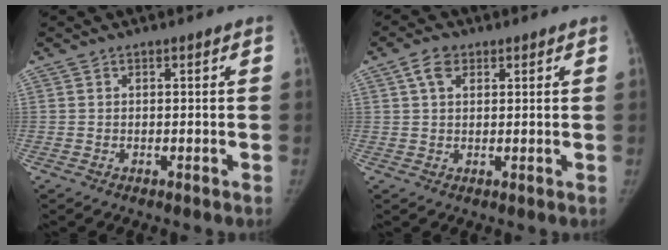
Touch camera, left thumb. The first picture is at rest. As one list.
[{"total": 3.8, "force": [1.8, 2.5, 2.2], "torque": [-0.030, 0.004, 0.032]}]